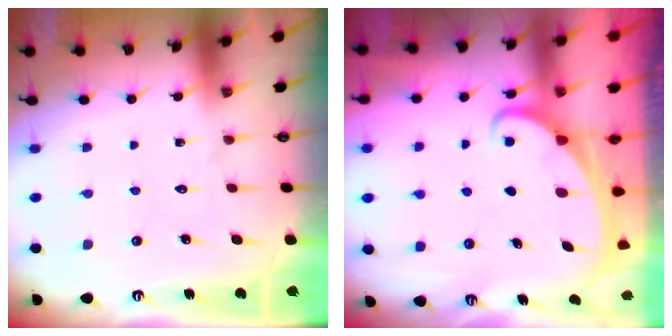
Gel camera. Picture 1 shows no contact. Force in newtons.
{"total": 2.4, "press": 2.4, "slide": 0.3}